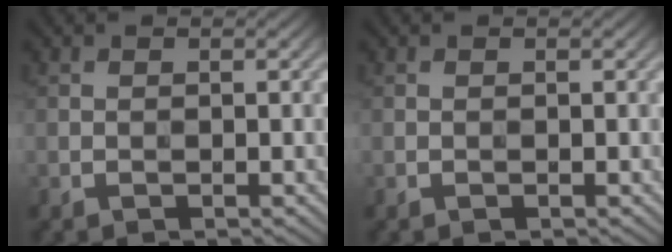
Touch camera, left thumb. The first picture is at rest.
{"total": 0.0}